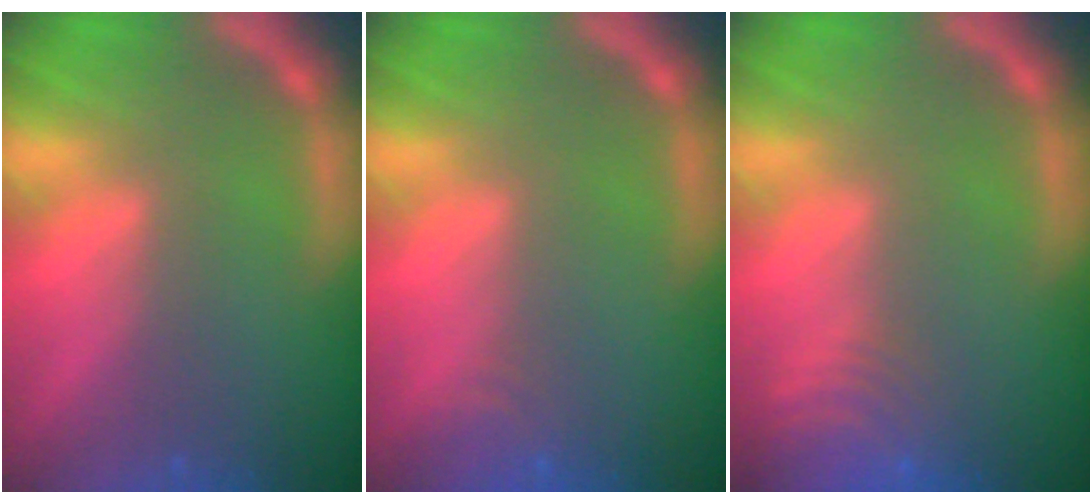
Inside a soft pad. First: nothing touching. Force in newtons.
{"total": 2.4}
{"total": 8.0}